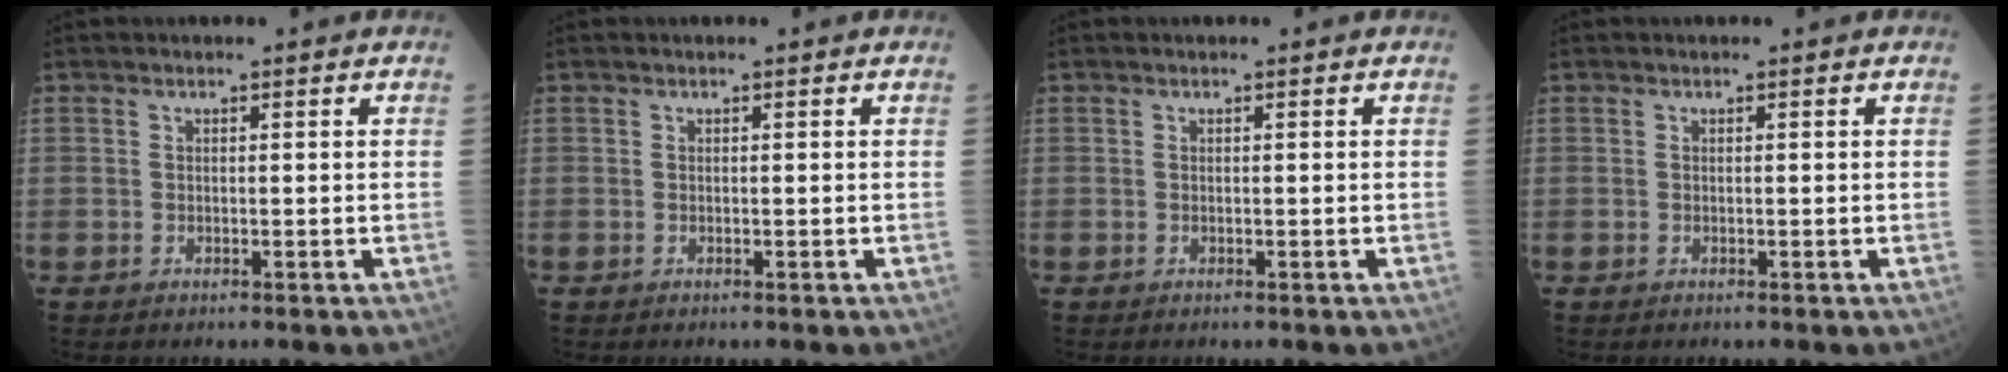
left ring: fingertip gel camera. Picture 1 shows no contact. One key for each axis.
{"total": 0.0}
{"total": 0.0}
{"total": 0.0}